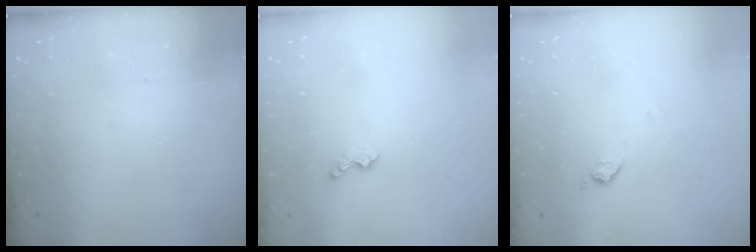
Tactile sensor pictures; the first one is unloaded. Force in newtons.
{"total": 4.8, "press": 4.8, "slide": 0.6}
{"total": 7.7, "press": 7.7, "slide": 0.7}